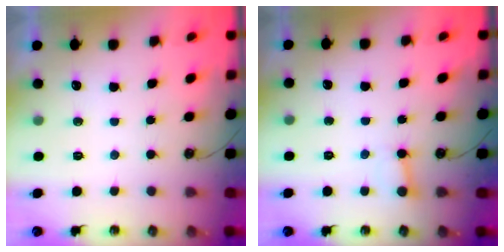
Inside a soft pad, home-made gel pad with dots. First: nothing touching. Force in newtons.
{"total": 2.7, "press": 2.7, "slide": 0.3}